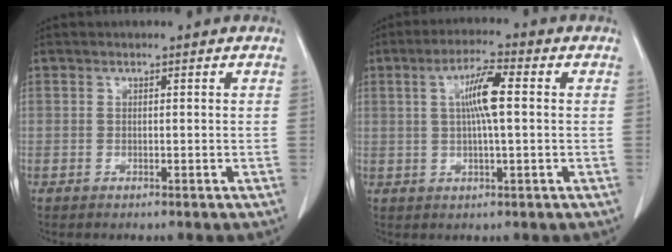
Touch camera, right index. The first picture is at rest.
{"total": 6.5, "force": [1.0, 0.6, 6.4], "torque": [-0.119, 0.008, 0.017]}